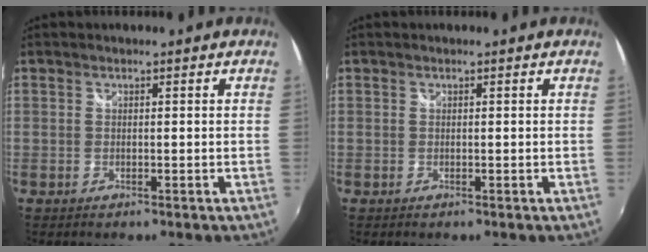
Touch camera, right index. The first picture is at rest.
{"total": 0.0}